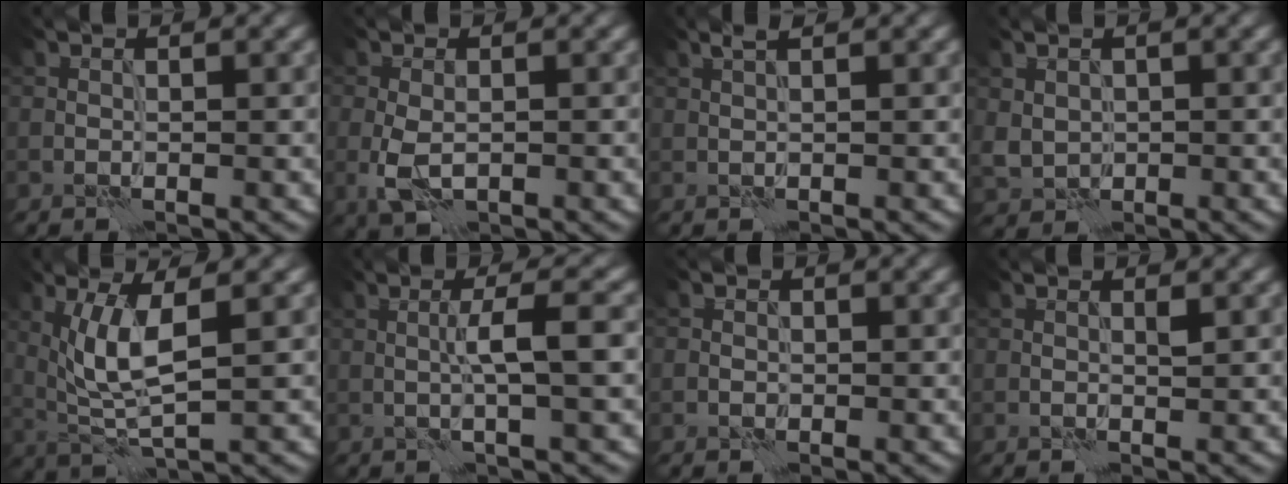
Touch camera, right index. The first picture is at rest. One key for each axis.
{"total": 3.2, "fx": -0.6, "fy": 1.9, "fz": 2.5, "tx": -0.059, "ty": -0.011, "tz": -0.009}
{"total": 1.1, "fx": 0.7, "fy": 0.1, "fz": 0.9, "tx": -0.020, "ty": 0.002, "tz": 0.010}
{"total": 2.2, "fx": 0.6, "fy": 2.0, "fz": 0.9, "tx": -0.024, "ty": 0.001, "tz": 0.016}
{"total": 5.2, "fx": 1.3, "fy": 1.4, "fz": 4.9, "tx": -0.105, "ty": -0.003, "tz": 0.030}
{"total": 3.6, "fx": 0.1, "fy": 0.2, "fz": 3.5, "tx": -0.060, "ty": 0.007, "tz": -0.001}
{"total": 0.7, "fx": -0.2, "fy": 0.6, "fz": 0.1, "tx": 0.000, "ty": -0.002, "tz": -0.005}
{"total": 0.7, "fx": 0.2, "fy": 0.2, "fz": 0.7, "tx": -0.010, "ty": -0.001, "tz": 0.001}